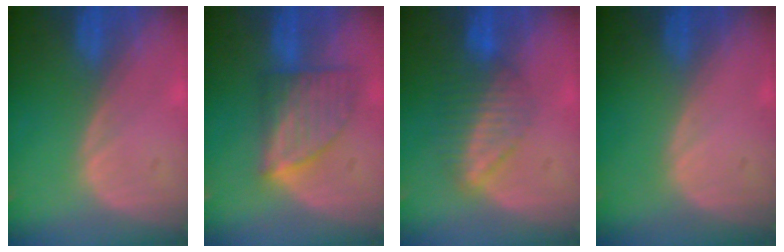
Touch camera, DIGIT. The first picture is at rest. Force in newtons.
{"total": 7.1, "press": 6.6, "slide": 2.5}
{"total": 6.8, "press": 5.8, "slide": 3.5}
{"total": 0.0}